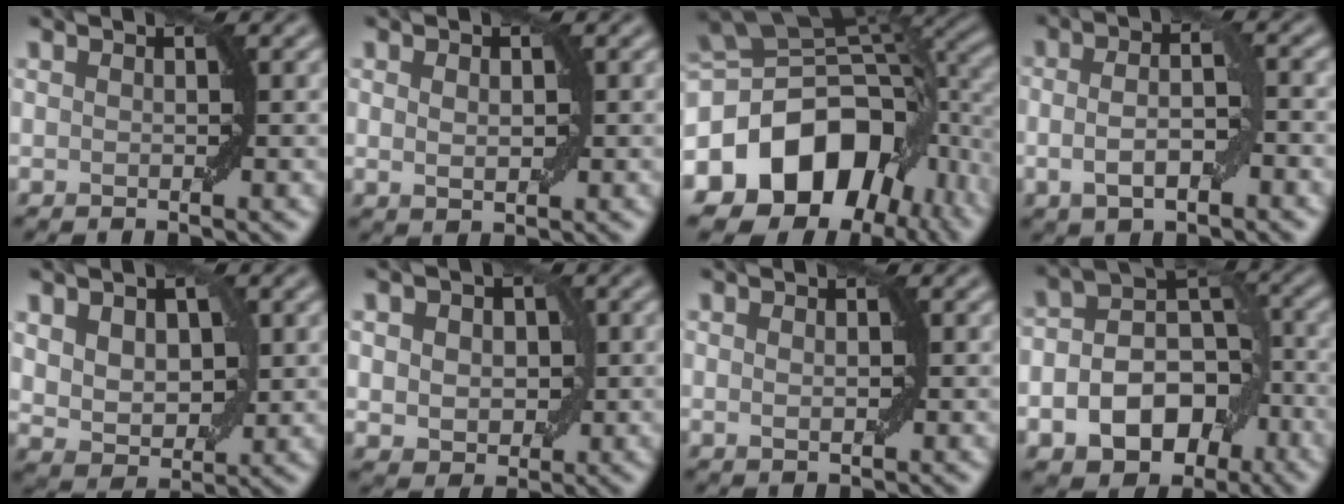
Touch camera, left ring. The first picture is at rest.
{"total": 1.5, "force": [0.3, 0.8, 1.2], "torque": [-0.021, 0.000, 0.010]}
{"total": 14.8, "force": [-5.0, 10.7, 8.9], "torque": [-0.155, 0.000, -0.091]}
{"total": 4.6, "force": [-0.9, 1.7, 4.2], "torque": [-0.077, 0.001, -0.020]}
{"total": 5.1, "force": [1.2, 3.2, 3.8], "torque": [-0.066, -0.006, 0.028]}
{"total": 4.9, "force": [0.8, 3.7, 3.1], "torque": [-0.035, 0.015, -0.001]}
{"total": 1.0, "force": [0.2, 0.4, 0.9], "torque": [-0.015, 0.001, 0.004]}
{"total": 9.7, "force": [-3.7, 6.7, 6.0], "torque": [-0.092, -0.016, -0.050]}